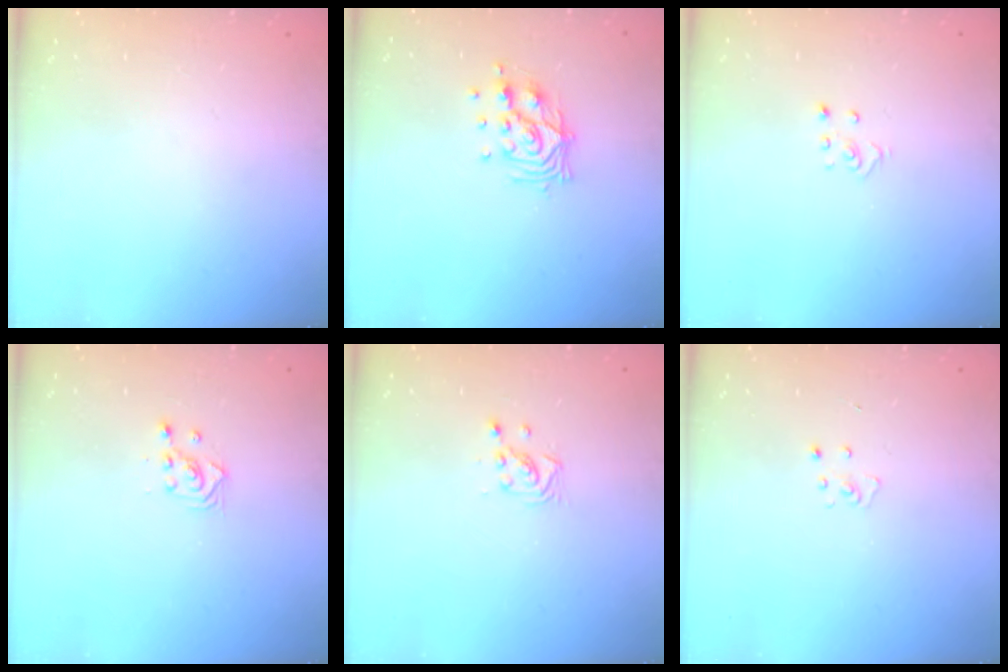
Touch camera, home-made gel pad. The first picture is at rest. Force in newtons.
{"total": 11.0, "press": 11.0, "slide": 1.3}
{"total": 2.8, "press": 2.8, "slide": 0.3}
{"total": 2.3, "press": 2.3, "slide": 0.3}
{"total": 3.0, "press": 2.9, "slide": 0.5}
{"total": 2.7, "press": 2.7, "slide": 0.3}